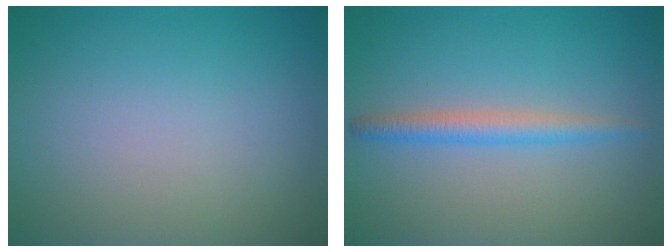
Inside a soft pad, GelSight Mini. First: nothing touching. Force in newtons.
{"total": 2.3, "press": 2.3, "slide": 0.0}